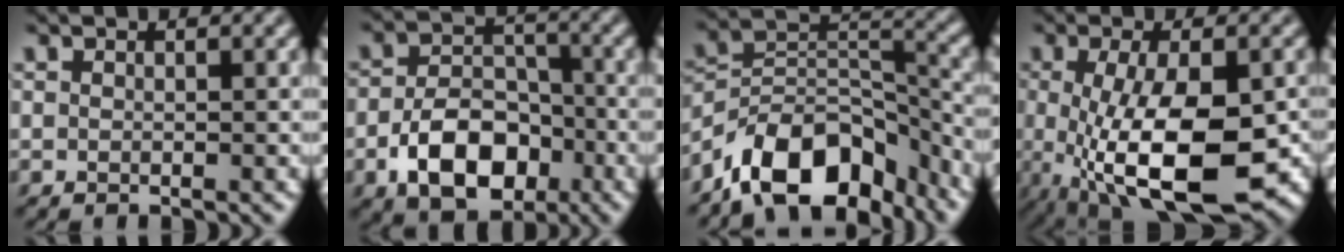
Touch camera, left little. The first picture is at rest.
{"total": 7.5, "force": [-3.2, 4.8, 4.8], "torque": [-0.085, -0.005, -0.052]}
{"total": 10.8, "force": [-7.8, 5.3, 5.3], "torque": [-0.074, 0.014, -0.150]}
{"total": 11.3, "force": [-2.7, 4.2, 10.1], "torque": [-0.189, -0.025, -0.032]}